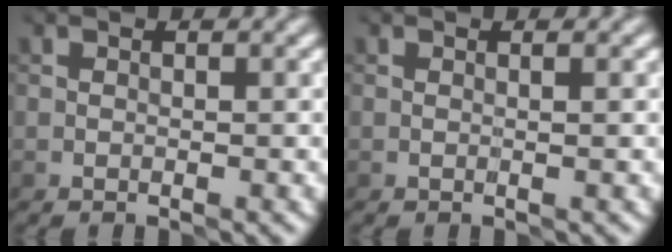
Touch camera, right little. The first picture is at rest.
{"total": 0.5, "force": [0.2, -0.1, 0.5], "torque": [-0.007, -0.004, 0.004]}